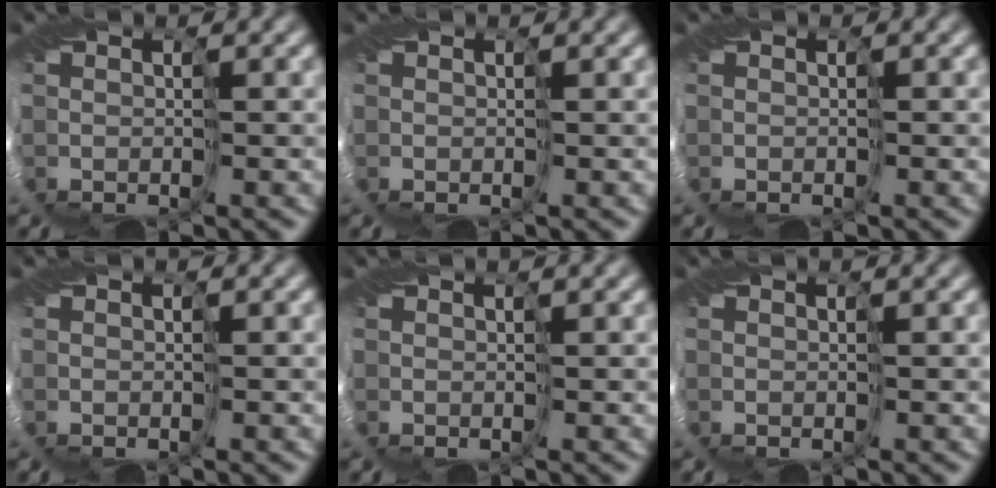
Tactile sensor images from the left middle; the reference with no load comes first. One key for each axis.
{"total": 0.0}
{"total": 0.0}
{"total": 0.0}
{"total": 0.8, "fx": 0.8, "fy": -0.2, "fz": 0.2, "tx": -0.003, "ty": 0.003, "tz": 0.008}
{"total": 0.5, "fx": 0.4, "fy": -0.3, "fz": 0.0, "tx": 0.000, "ty": 0.005, "tz": 0.005}